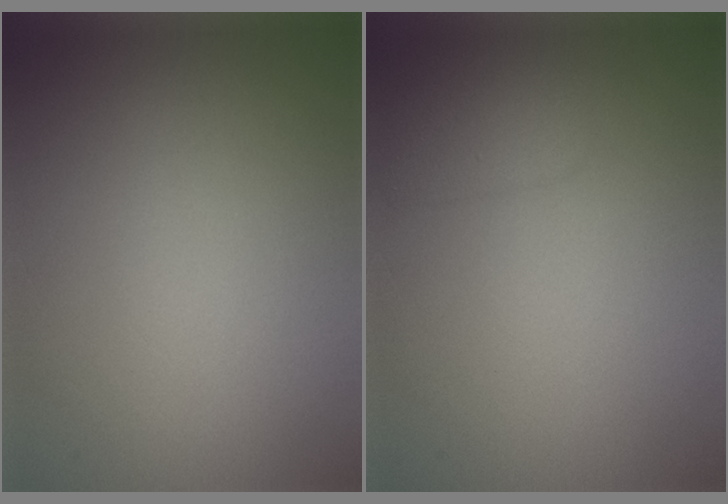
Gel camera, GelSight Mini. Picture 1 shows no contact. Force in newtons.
{"total": 1.6, "press": 1.6, "slide": 0.1}